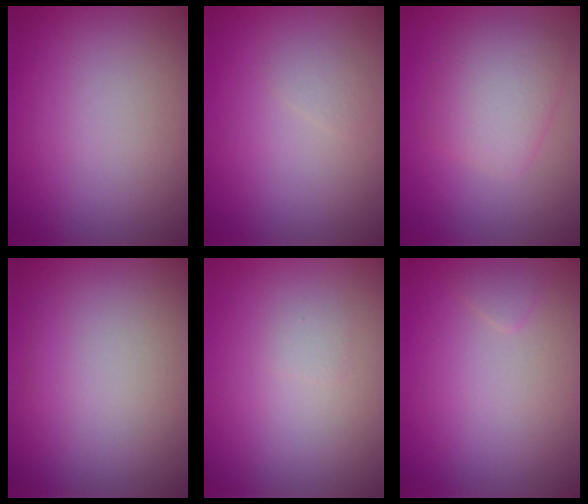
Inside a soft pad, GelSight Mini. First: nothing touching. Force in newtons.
{"total": 0.8, "press": 0.8, "slide": 0.0}
{"total": 3.5, "press": 3.5, "slide": 0.1}
{"total": 0.0}
{"total": 0.6, "press": 0.6, "slide": 0.1}
{"total": 0.6, "press": 0.6, "slide": 0.0}